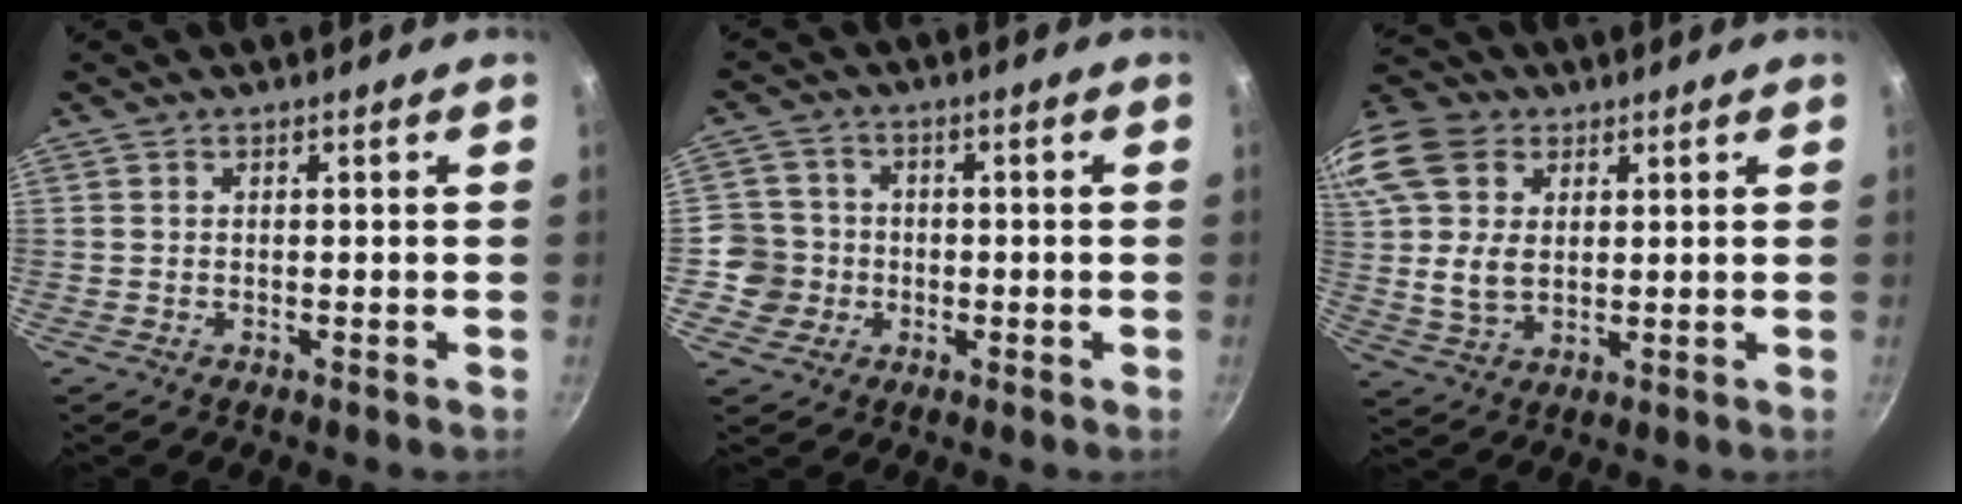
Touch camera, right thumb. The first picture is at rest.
{"total": 6.5, "force": [-1.4, 6.3, 0.9], "torque": [0.025, 0.021, -0.034]}
{"total": 19.4, "force": [6.2, 14.3, 11.5], "torque": [-0.243, 0.014, 0.116]}